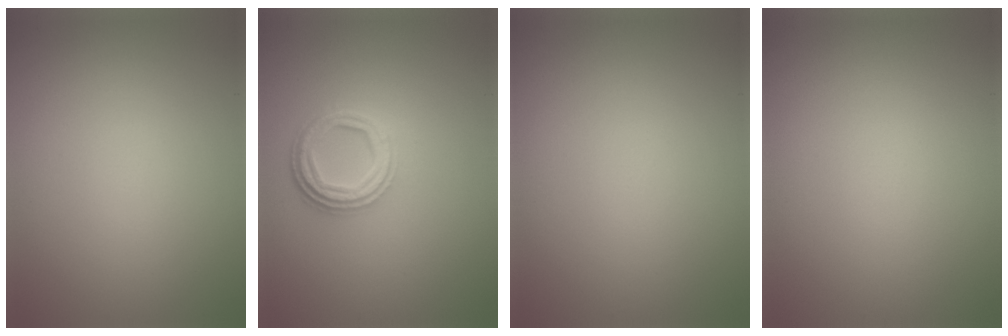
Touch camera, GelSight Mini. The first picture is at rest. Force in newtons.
{"total": 4.1, "press": 3.2, "slide": 2.7}
{"total": 0.0}
{"total": 0.0}